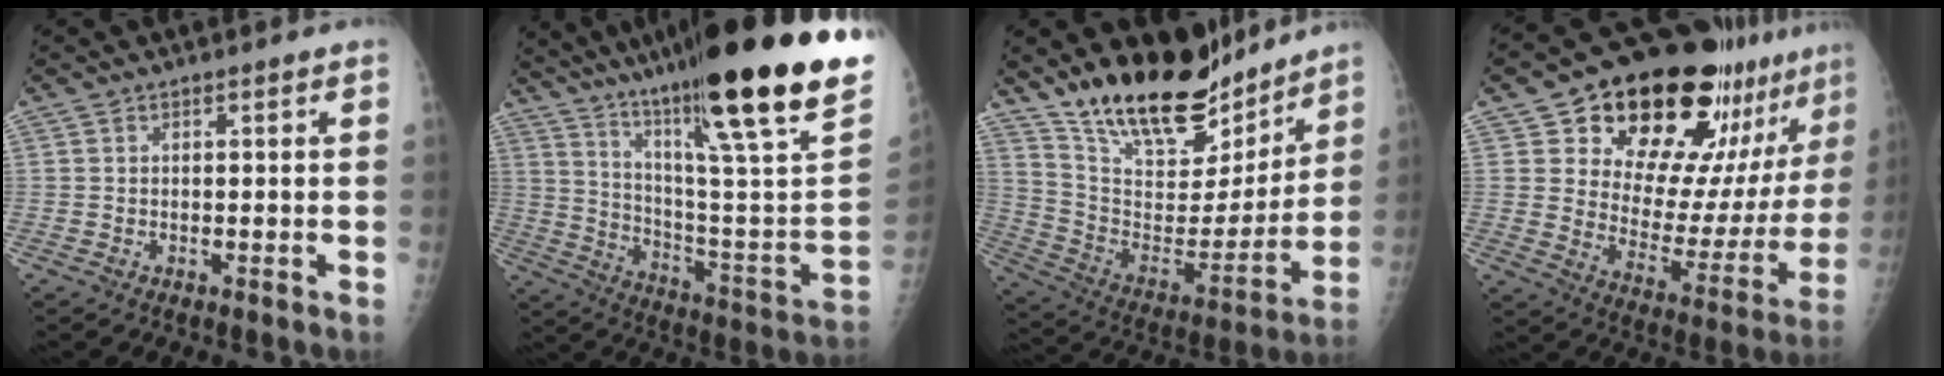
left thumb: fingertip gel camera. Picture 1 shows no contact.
{"total": 33.8, "force": [23.3, 2.5, 24.4], "torque": [-0.336, -0.102, 0.354]}
{"total": 22.9, "force": [18.1, 9.1, 10.6], "torque": [-0.137, -0.098, 0.312]}
{"total": 26.2, "force": [16.8, 11.8, 16.3], "torque": [-0.194, -0.067, 0.243]}